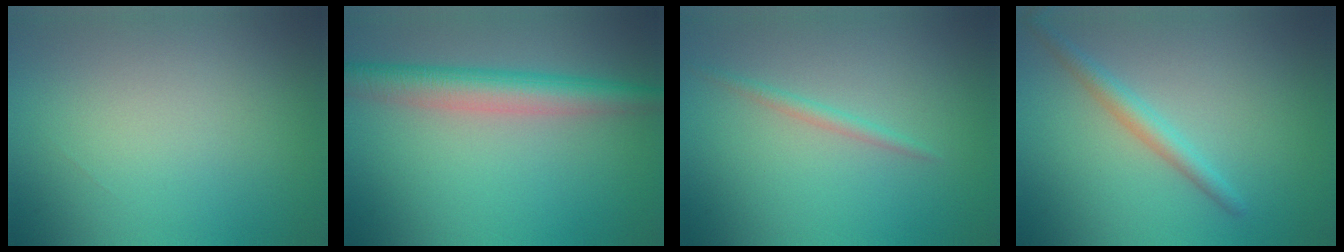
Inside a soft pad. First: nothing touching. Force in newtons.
{"total": 5.1, "press": 5.1, "slide": 0.2}
{"total": 1.1, "press": 1.1, "slide": 0.0}
{"total": 2.2, "press": 2.2, "slide": 0.1}